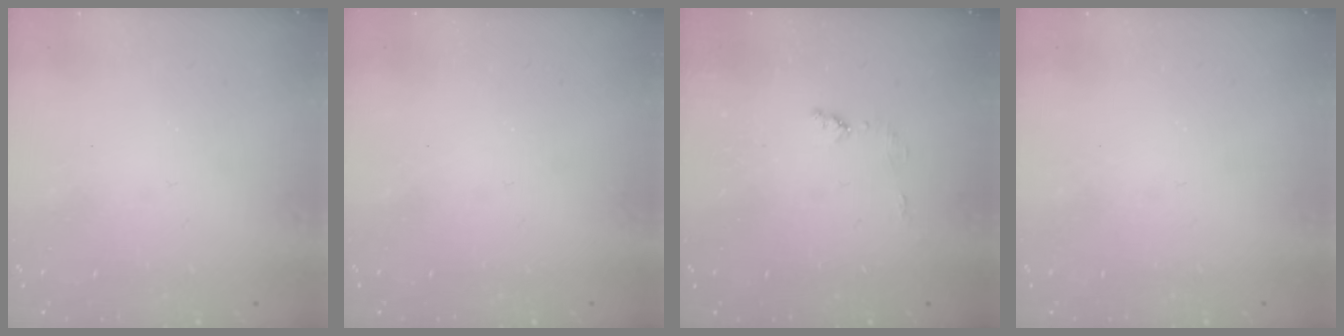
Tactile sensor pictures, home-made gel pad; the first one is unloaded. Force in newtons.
{"total": 0.0}
{"total": 4.3, "press": 4.2, "slide": 0.5}
{"total": 0.0}